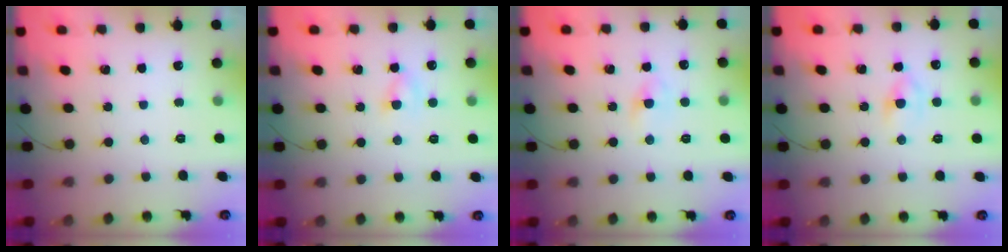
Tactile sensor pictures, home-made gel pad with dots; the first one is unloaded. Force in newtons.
{"total": 1.7, "press": 1.6, "slide": 0.5}
{"total": 2.4, "press": 2.2, "slide": 1.1}
{"total": 2.2, "press": 1.9, "slide": 1.1}